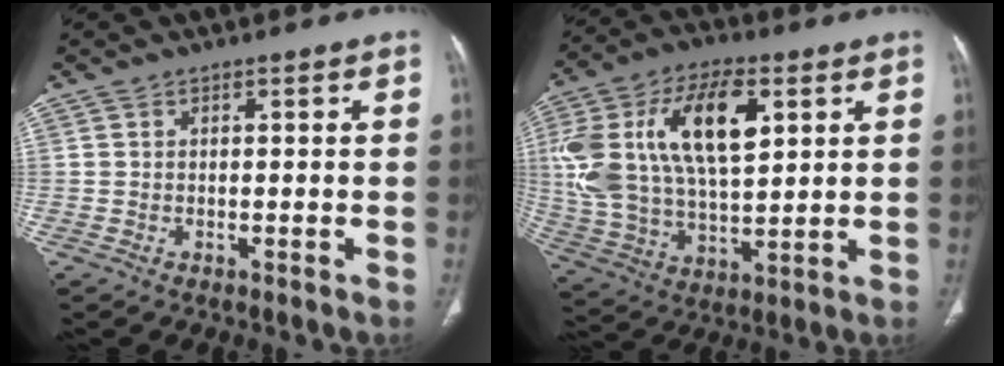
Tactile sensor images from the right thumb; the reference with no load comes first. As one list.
[{"total": 23.1, "force": [6.5, 11.8, 18.7], "torque": [-0.361, -0.002, 0.119]}]